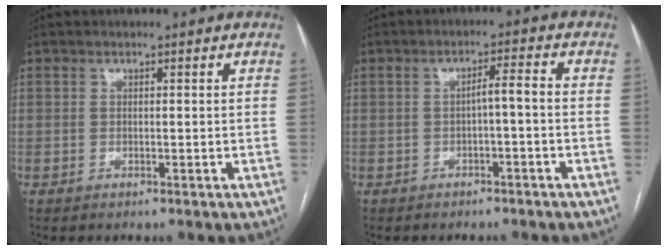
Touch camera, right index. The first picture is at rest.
{"total": 2.8, "force": [-0.9, 0.2, 2.7], "torque": [-0.041, 0.011, -0.014]}